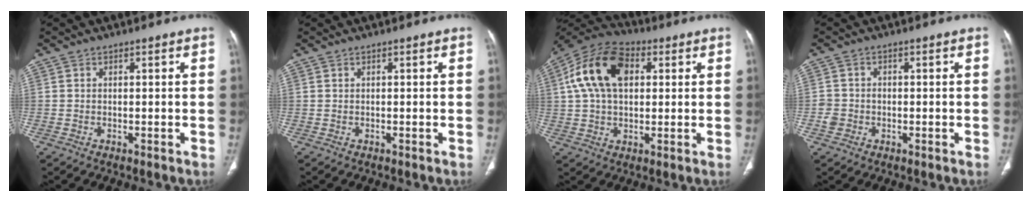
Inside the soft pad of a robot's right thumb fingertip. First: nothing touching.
{"total": 0.0}
{"total": 15.5, "force": [3.7, 9.7, 11.4], "torque": [-0.208, 0.022, 0.060]}
{"total": 2.8, "force": [-0.9, 2.6, 0.7], "torque": [-0.005, 0.012, -0.021]}